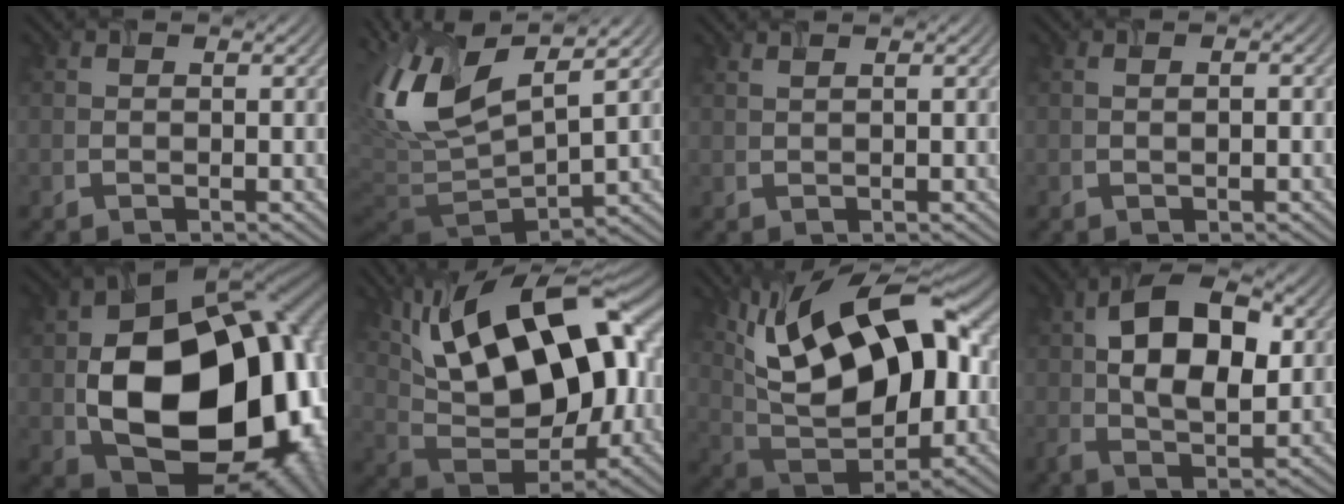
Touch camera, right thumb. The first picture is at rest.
{"total": 12.9, "force": [3.4, 5.3, 11.3], "torque": [-0.249, 0.014, 0.060]}
{"total": 1.1, "force": [0.9, 0.2, 0.7], "torque": [-0.015, 0.001, 0.014]}
{"total": 1.3, "force": [0.1, 0.5, 1.1], "torque": [-0.009, -0.007, 0.006]}
{"total": 21.4, "force": [-1.3, 15.2, 15.0], "torque": [-0.282, -0.069, 0.026]}
{"total": 18.6, "force": [6.2, 9.1, 14.9], "torque": [-0.253, 0.025, 0.099]}
{"total": 18.0, "force": [5.8, 8.9, 14.5], "torque": [-0.255, 0.024, 0.090]}
{"total": 11.7, "force": [2.3, 6.5, 9.4], "torque": [-0.161, 0.006, 0.030]}